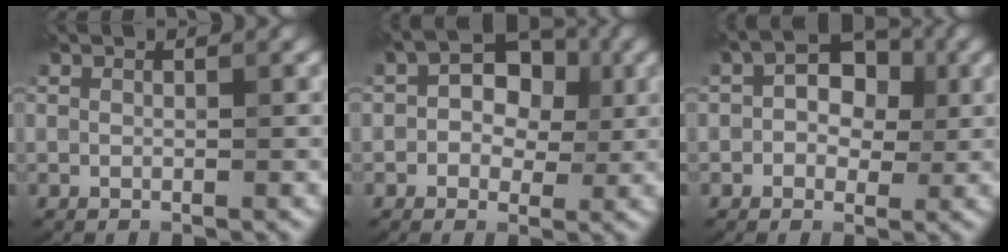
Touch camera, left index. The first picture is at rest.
{"total": 5.5, "force": [0.6, 4.0, 3.7], "torque": [-0.030, 0.012, -0.014]}
{"total": 4.6, "force": [0.5, 3.3, 3.1], "torque": [-0.027, 0.009, -0.011]}